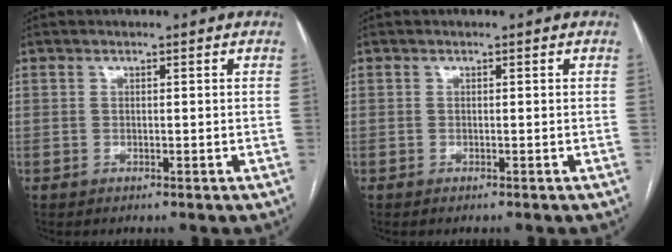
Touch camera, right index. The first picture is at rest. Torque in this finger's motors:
{"motor_torque": [0.01, -0.01, 0.03, 0.01]}